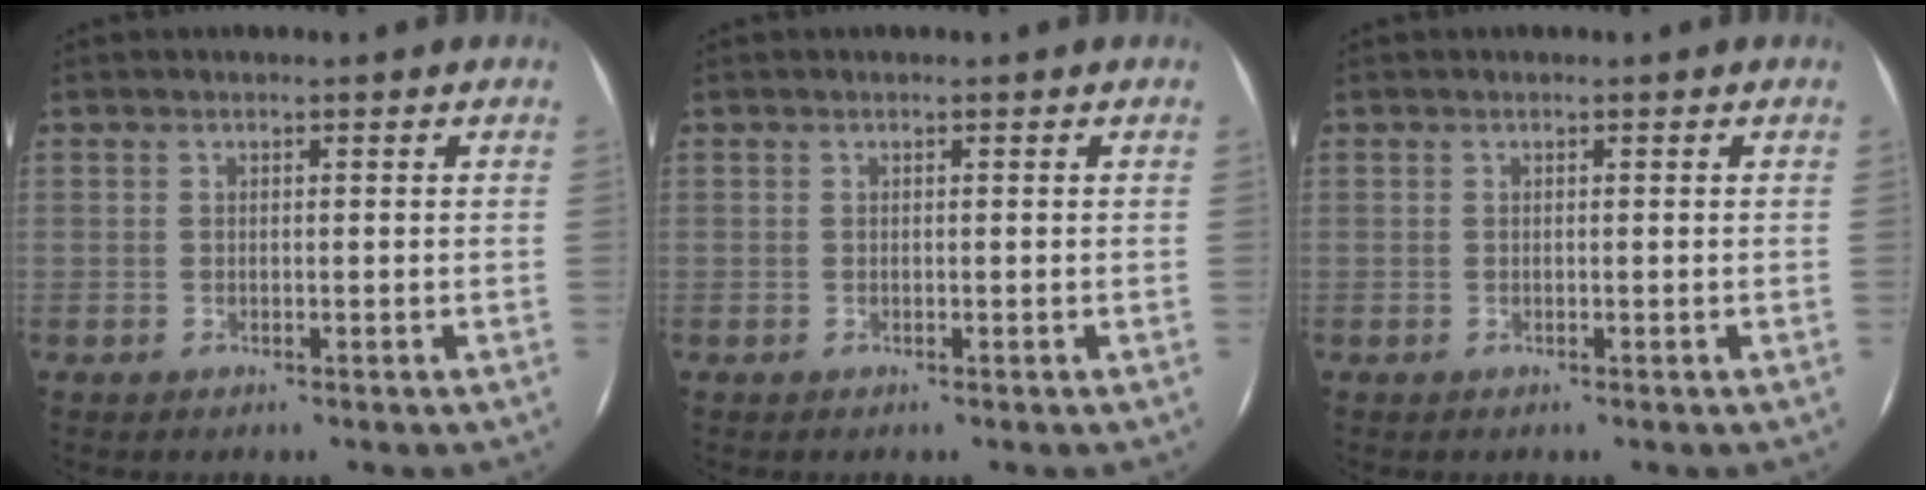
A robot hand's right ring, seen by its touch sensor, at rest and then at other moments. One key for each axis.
{"total": 0.0}
{"total": 0.0}